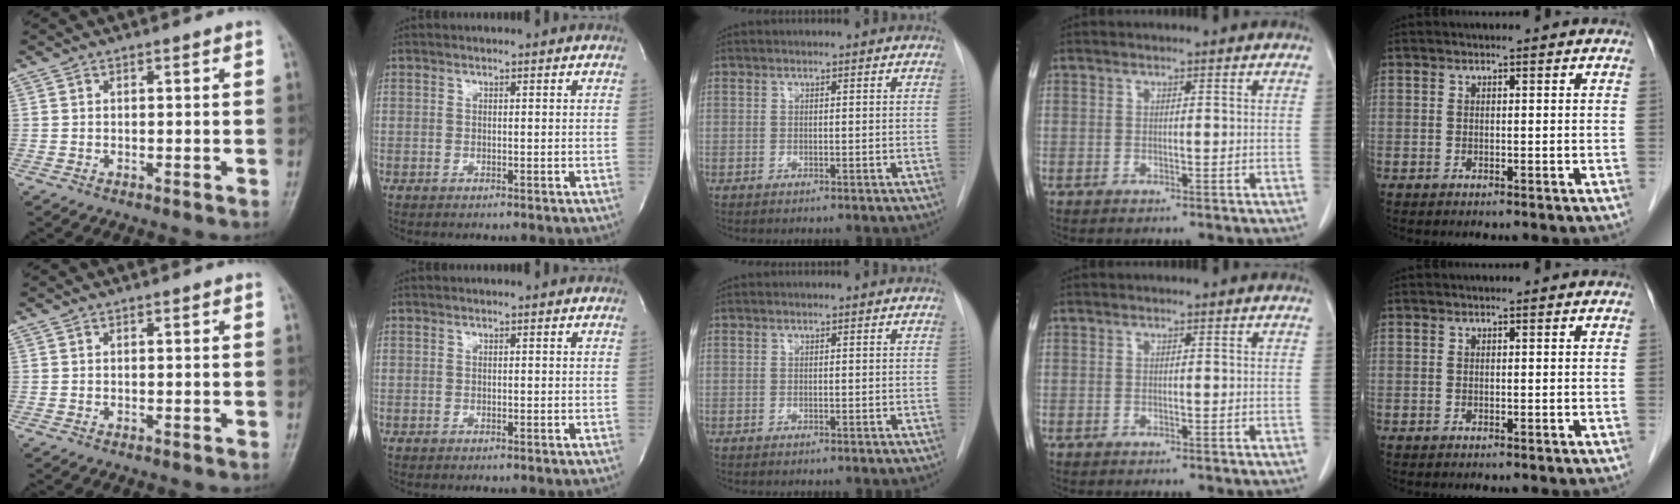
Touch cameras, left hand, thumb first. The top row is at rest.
{}